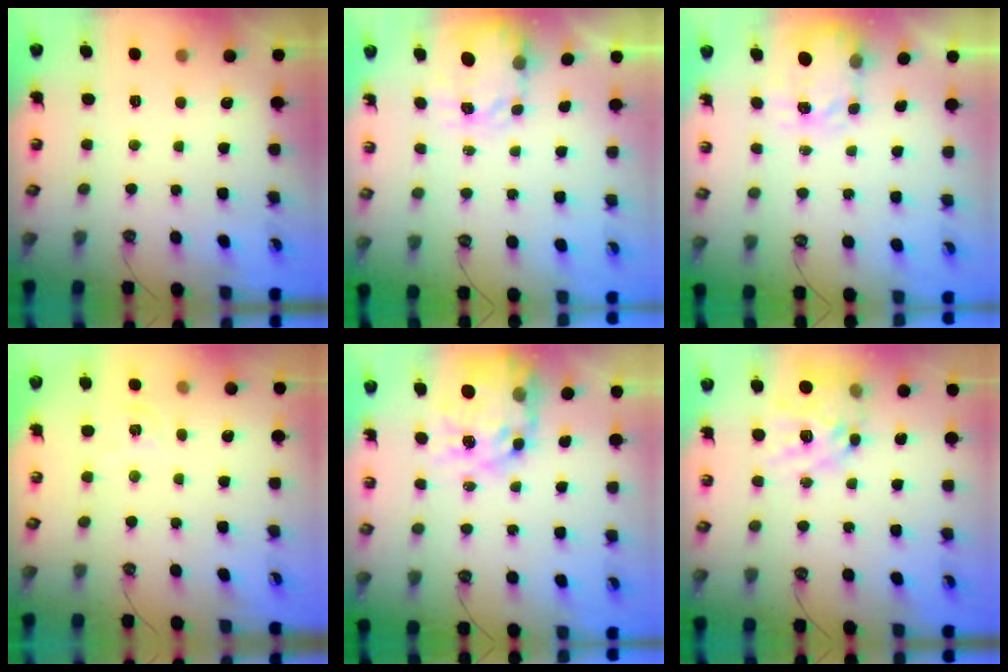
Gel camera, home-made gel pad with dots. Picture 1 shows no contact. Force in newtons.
{"total": 3.3, "press": 3.3, "slide": 0.4}
{"total": 3.6, "press": 3.5, "slide": 0.5}
{"total": 1.8, "press": 1.8, "slide": 0.3}
{"total": 18.4, "press": 18.3, "slide": 1.8}
{"total": 15.1, "press": 15.1, "slide": 1.4}